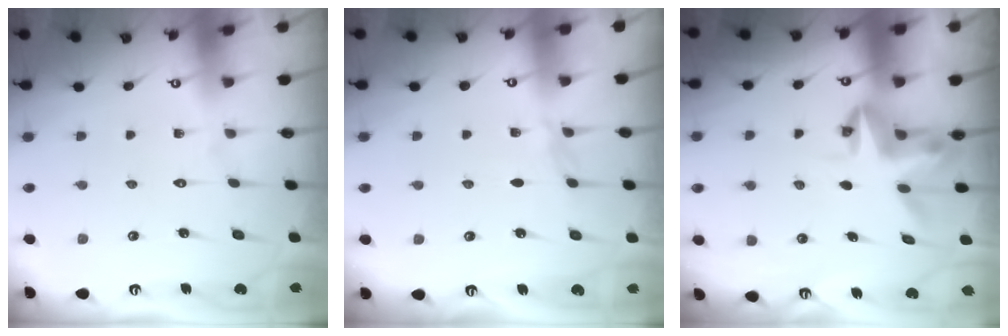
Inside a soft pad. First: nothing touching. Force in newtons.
{"total": 3.0, "press": 2.9, "slide": 0.5}
{"total": 4.9, "press": 4.9, "slide": 0.2}